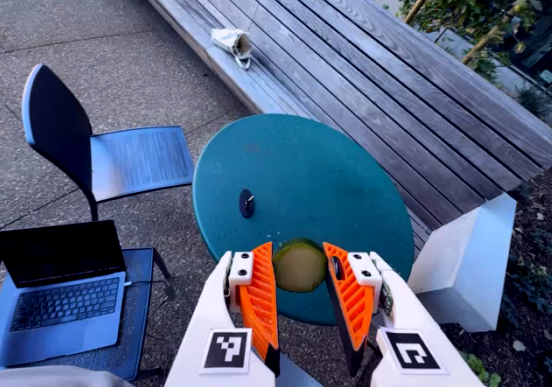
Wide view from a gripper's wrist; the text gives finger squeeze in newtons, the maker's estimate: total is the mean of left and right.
{"total": 10.6, "left": 10.8, "right": 10.4}